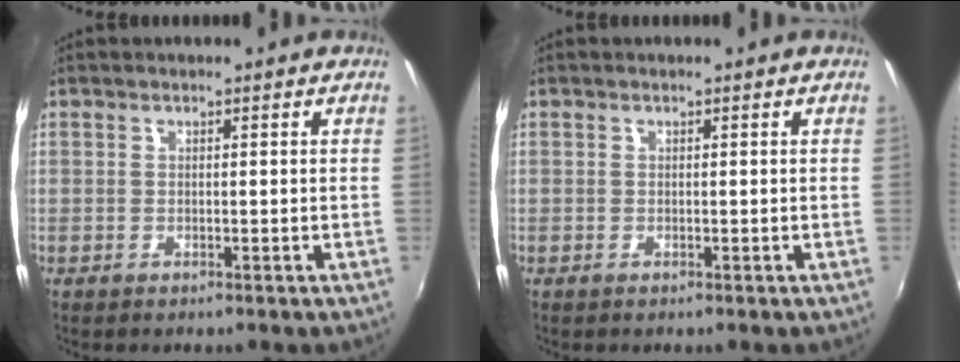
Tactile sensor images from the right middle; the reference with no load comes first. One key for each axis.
{"total": 0.0}